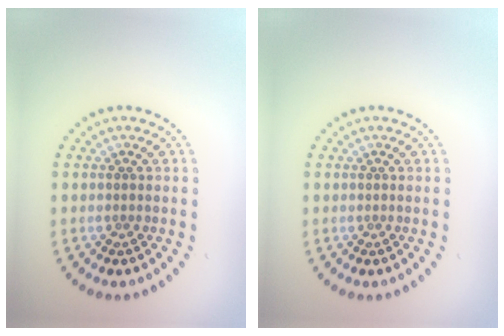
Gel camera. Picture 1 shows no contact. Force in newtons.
{"total": 0.0}